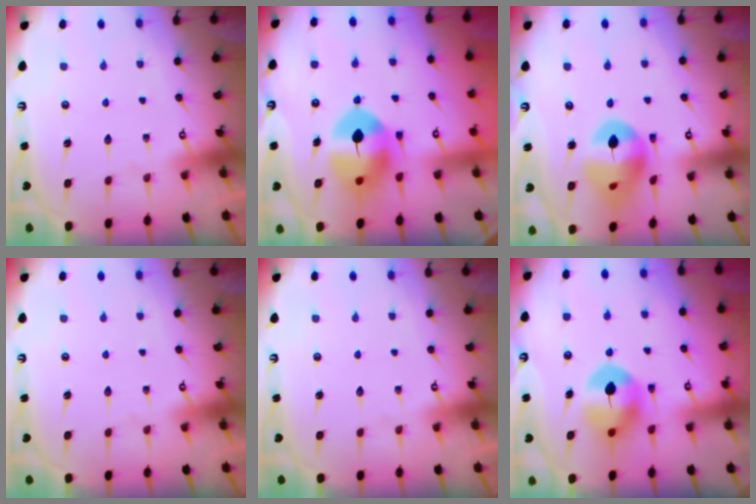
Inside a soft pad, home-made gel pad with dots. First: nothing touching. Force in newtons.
{"total": 11.2, "press": 11.0, "slide": 1.5}
{"total": 15.1, "press": 15.0, "slide": 1.9}
{"total": 0.0}
{"total": 0.0}
{"total": 8.5, "press": 8.5, "slide": 1.0}